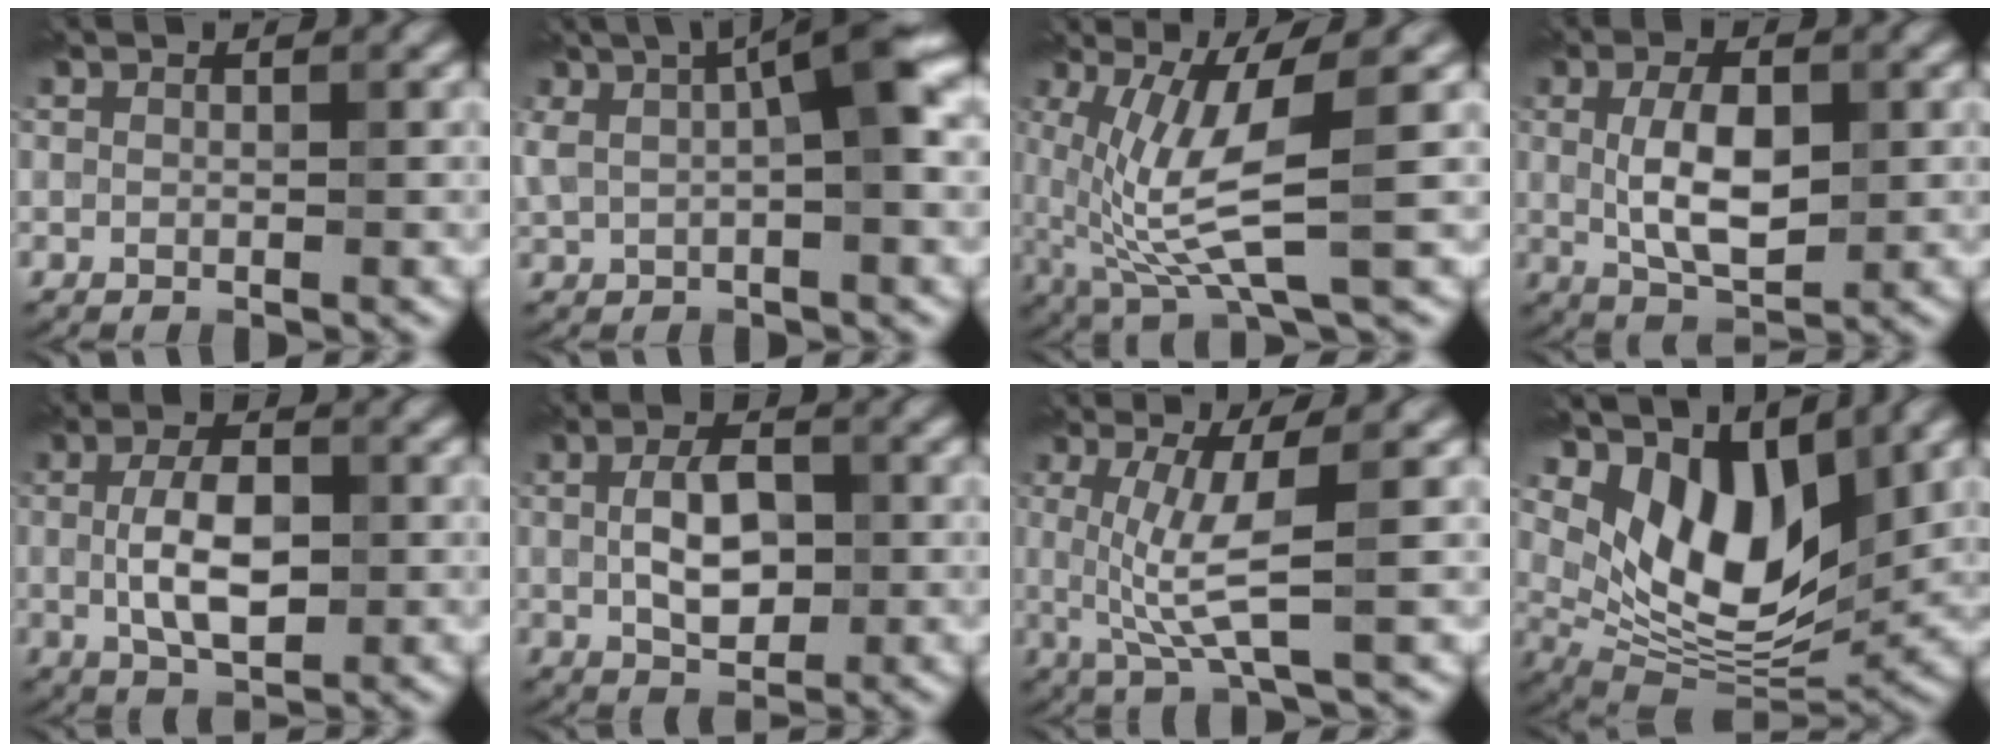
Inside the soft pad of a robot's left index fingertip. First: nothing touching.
{"total": 7.0, "force": [1.8, 1.7, 6.6], "torque": [-0.114, 0.023, 0.022]}
{"total": 7.5, "force": [0.2, 1.7, 7.3], "torque": [-0.154, -0.011, 0.007]}
{"total": 5.6, "force": [0.3, 2.6, 4.9], "torque": [-0.094, 0.001, 0.009]}
{"total": 5.4, "force": [-0.2, 2.6, 4.7], "torque": [-0.091, 0.000, -0.003]}
{"total": 4.7, "force": [0.1, 2.7, 3.9], "torque": [-0.073, 0.003, 0.003]}
{"total": 4.8, "force": [0.2, 0.8, 4.8], "torque": [-0.102, -0.005, 0.006]}
{"total": 9.7, "force": [4.1, 5.3, 7.0], "torque": [-0.121, -0.020, 0.073]}